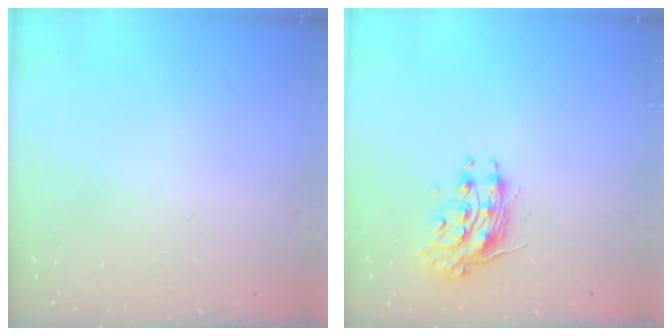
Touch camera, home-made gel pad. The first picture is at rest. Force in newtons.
{"total": 10.9, "press": 10.9, "slide": 0.5}